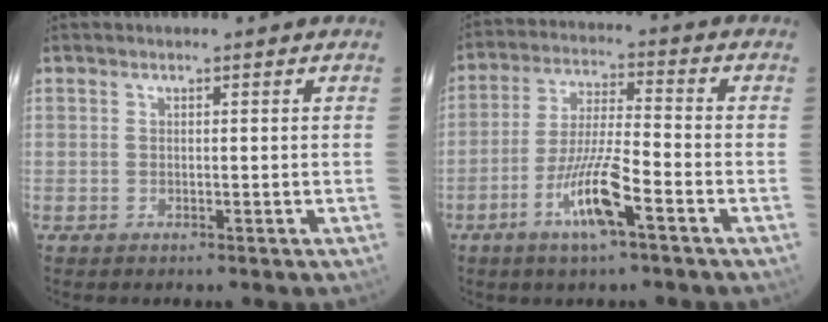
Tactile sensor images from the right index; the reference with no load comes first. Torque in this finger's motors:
{"motor_torque": [1.44, -0.64, 0.78, 0.20]}